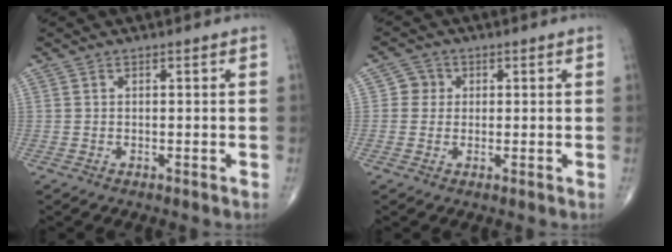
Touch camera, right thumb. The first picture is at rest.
{"total": 2.9, "force": [0.4, 2.8, 0.5], "torque": [0.014, 0.005, -0.002]}